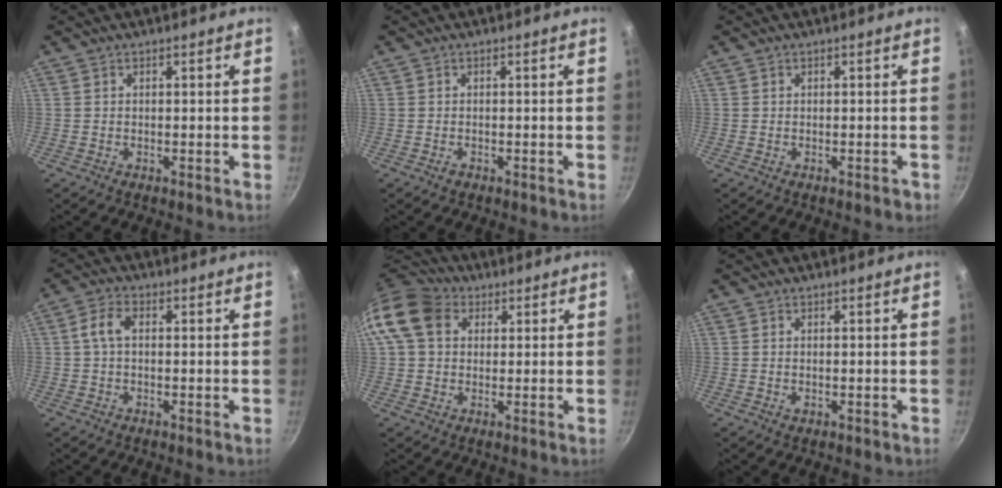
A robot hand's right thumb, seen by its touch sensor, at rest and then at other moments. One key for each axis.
{"total": 0.7, "fx": -0.5, "fy": 0.5, "fz": 0.3, "tx": -0.004, "ty": 0.001, "tz": -0.007}
{"total": 0.7, "fx": -0.3, "fy": 0.5, "fz": 0.4, "tx": 0.004, "ty": 0.007, "tz": -0.001}
{"total": 4.1, "fx": 0.5, "fy": 2.1, "fz": 3.5, "tx": -0.078, "ty": 0.014, "tz": 0.003}
{"total": 11.3, "fx": 3.1, "fy": 8.8, "fz": 6.3, "tx": -0.100, "ty": 0.015, "tz": 0.039}
{"total": 0.7, "fx": -0.1, "fy": 0.5, "fz": 0.5, "tx": -0.007, "ty": -0.001, "tz": -0.001}